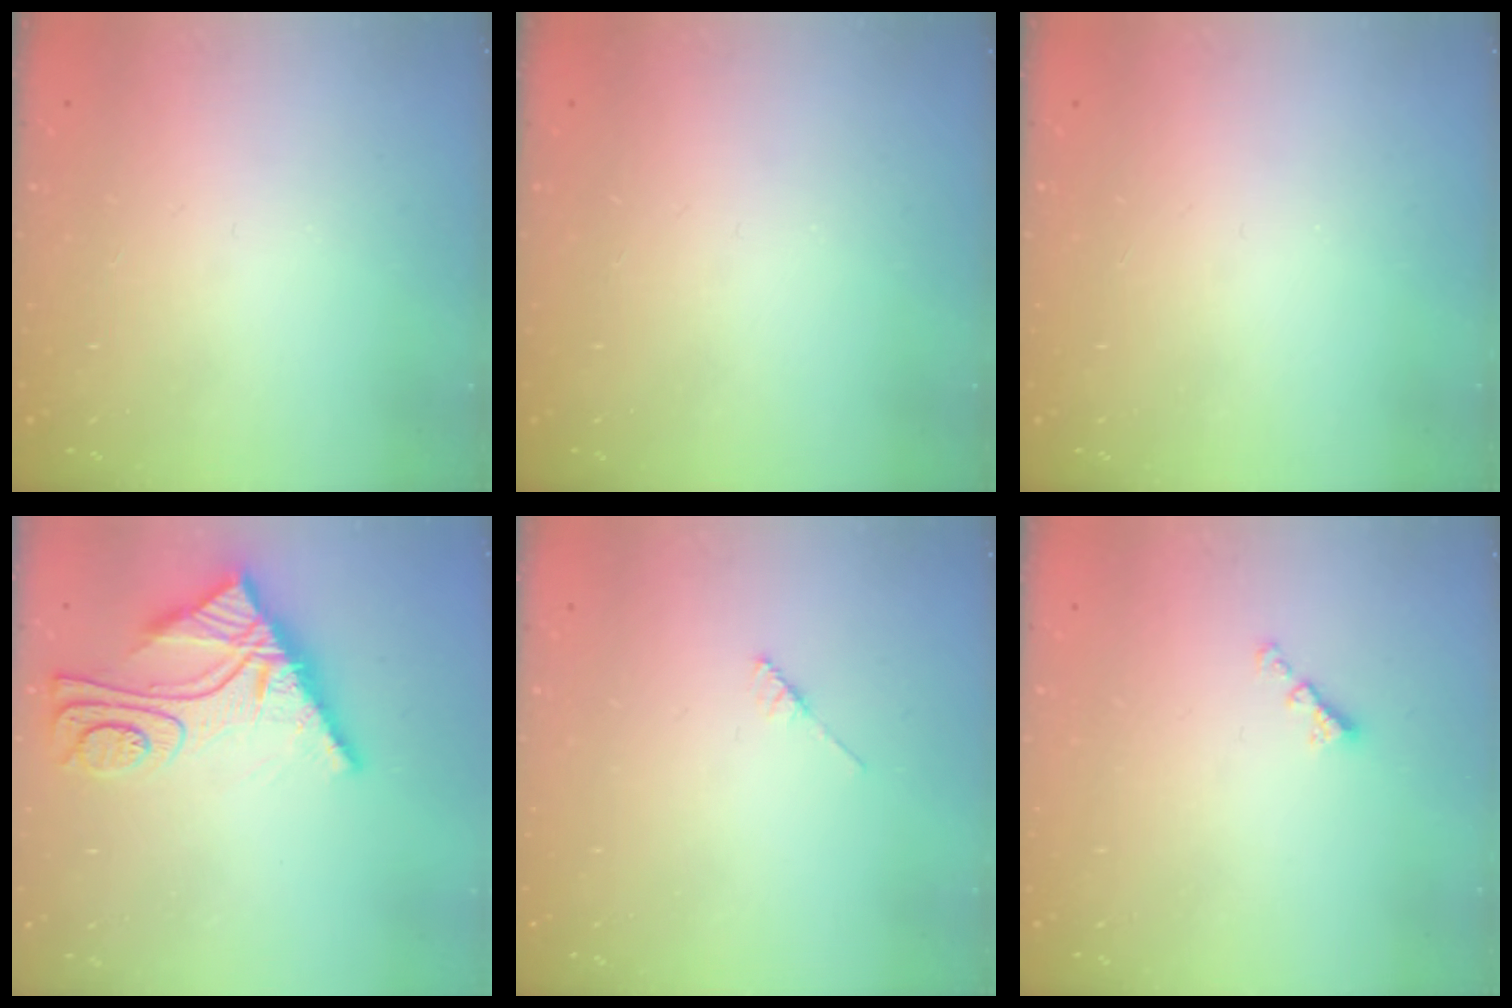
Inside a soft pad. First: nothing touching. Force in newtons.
{"total": 0.0}
{"total": 0.0}
{"total": 11.4, "press": 11.4, "slide": 1.0}
{"total": 2.2, "press": 2.2, "slide": 0.2}
{"total": 2.1, "press": 2.0, "slide": 0.6}